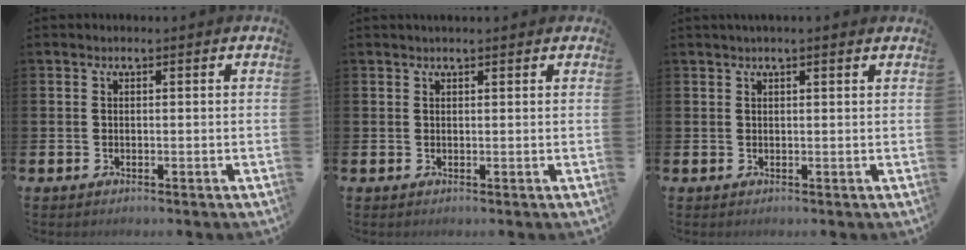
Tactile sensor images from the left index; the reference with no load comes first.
{"total": 1.0, "force": [0.9, 0.2, 0.4], "torque": [0.002, -0.001, 0.013]}
{"total": 1.5, "force": [1.3, 0.0, 0.7], "torque": [-0.004, -0.004, 0.021]}